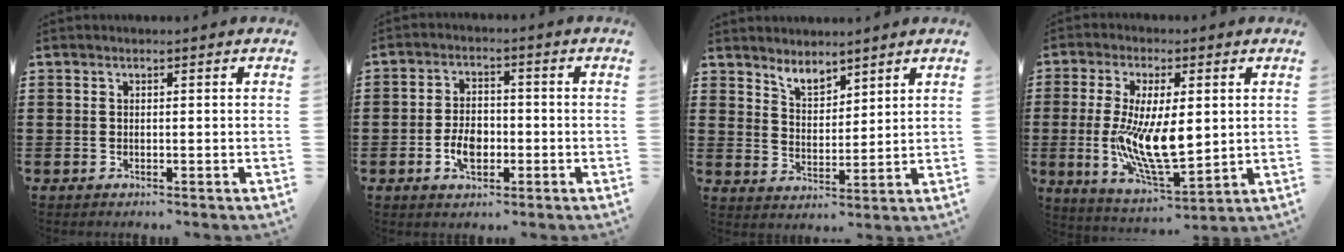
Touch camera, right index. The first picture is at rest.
{"total": 5.0, "force": [-1.4, 3.1, 3.6], "torque": [-0.066, 0.002, -0.029]}
{"total": 4.1, "force": [3.9, 0.9, 0.6], "torque": [-0.024, -0.007, 0.075]}
{"total": 11.8, "force": [0.1, 4.9, 10.8], "torque": [-0.208, -0.008, 0.005]}